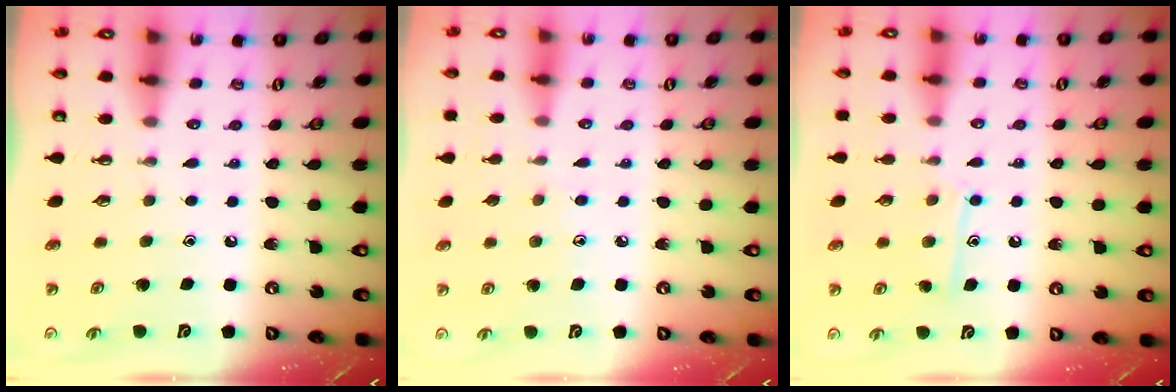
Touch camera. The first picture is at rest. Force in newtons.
{"total": 5.5, "press": 5.5, "slide": 0.4}
{"total": 9.8, "press": 9.8, "slide": 0.7}